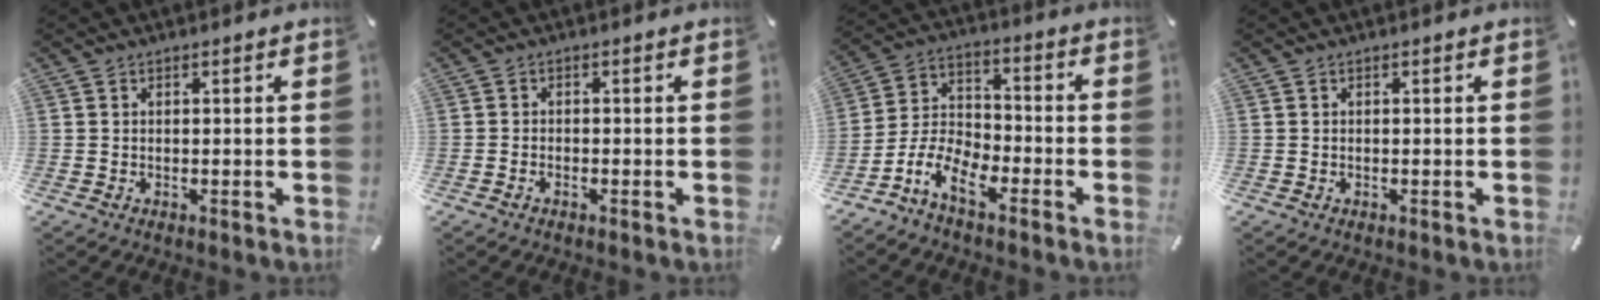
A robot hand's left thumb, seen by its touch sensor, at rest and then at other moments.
{"total": 1.0, "force": [-0.8, 0.3, 0.4], "torque": [-0.009, 0.000, -0.016]}
{"total": 9.6, "force": [-7.0, 4.3, 4.8], "torque": [-0.112, 0.019, -0.139]}
{"total": 0.0}